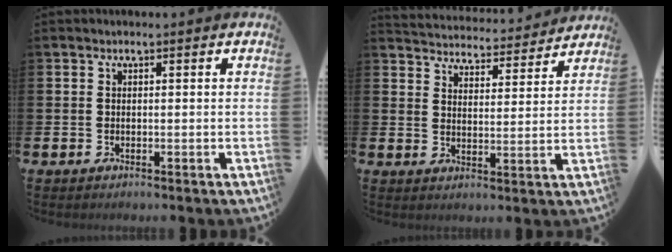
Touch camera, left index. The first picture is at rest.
{"total": 4.5, "force": [4.4, 0.7, -0.1], "torque": [-0.015, -0.042, 0.075]}